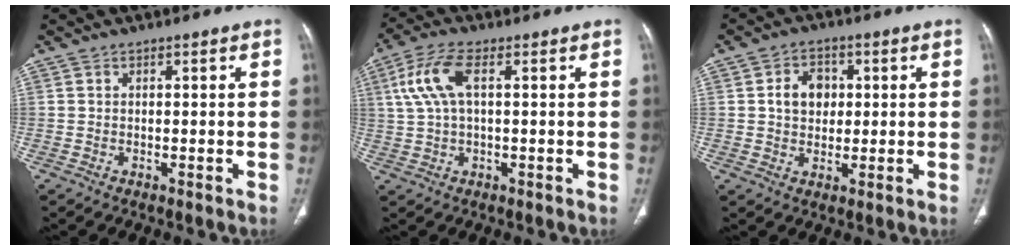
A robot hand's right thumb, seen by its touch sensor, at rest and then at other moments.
{"total": 7.9, "force": [2.0, 3.3, 6.9], "torque": [-0.167, 0.019, 0.041]}
{"total": 6.3, "force": [1.0, 5.0, 3.7], "torque": [-0.038, 0.003, 0.015]}